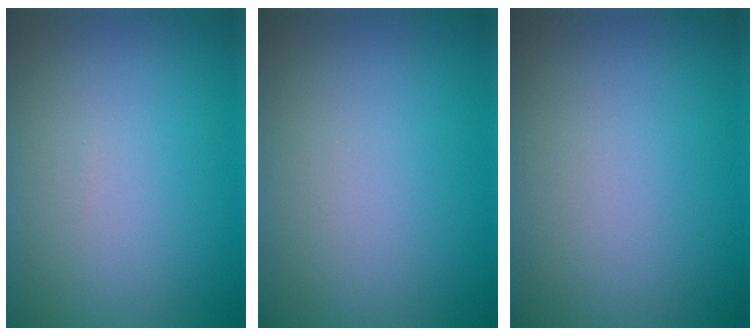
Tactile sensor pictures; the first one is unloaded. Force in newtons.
{"total": 0.0}
{"total": 0.0}